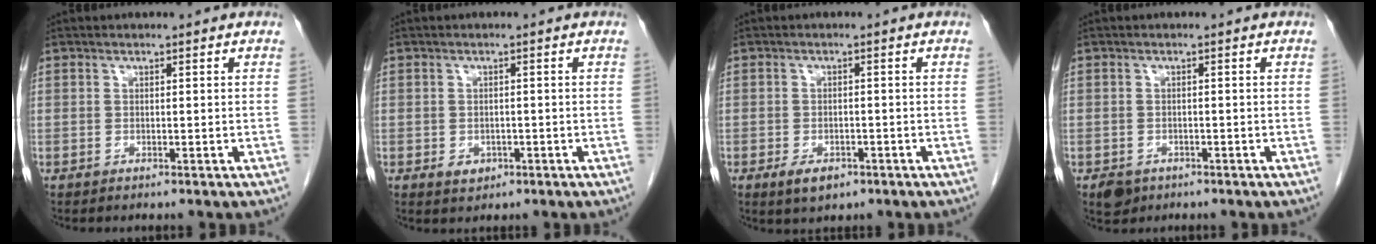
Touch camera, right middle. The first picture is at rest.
{"total": 2.1, "force": [-0.8, 1.6, 1.0], "torque": [-0.012, 0.003, -0.001]}
{"total": 3.6, "force": [-1.9, 1.9, 2.3], "torque": [-0.040, -0.002, -0.020]}
{"total": 2.4, "force": [-1.4, 1.8, 0.7], "torque": [-0.011, 0.003, -0.017]}